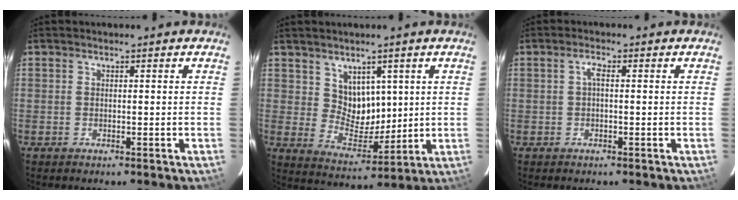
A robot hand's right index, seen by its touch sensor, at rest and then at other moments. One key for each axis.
{"total": 7.4, "fx": 3.3, "fy": 5.8, "fz": 3.2, "tx": -0.050, "ty": -0.002, "tz": 0.073}
{"total": 1.5, "fx": 0.0, "fy": 0.5, "fz": 1.4, "tx": -0.029, "ty": 0.007, "tz": -0.002}